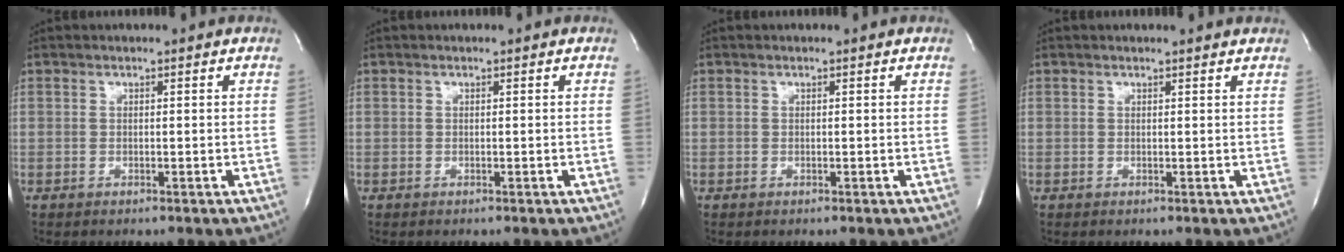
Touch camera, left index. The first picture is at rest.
{"total": 0.0}
{"total": 0.0}
{"total": 2.2, "force": [2.2, 0.0, 0.4], "torque": [-0.011, -0.004, 0.013]}